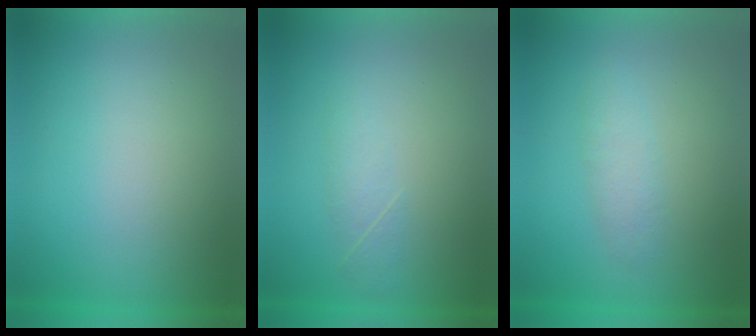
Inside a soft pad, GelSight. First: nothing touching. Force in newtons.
{"total": 2.2}
{"total": 2.2}